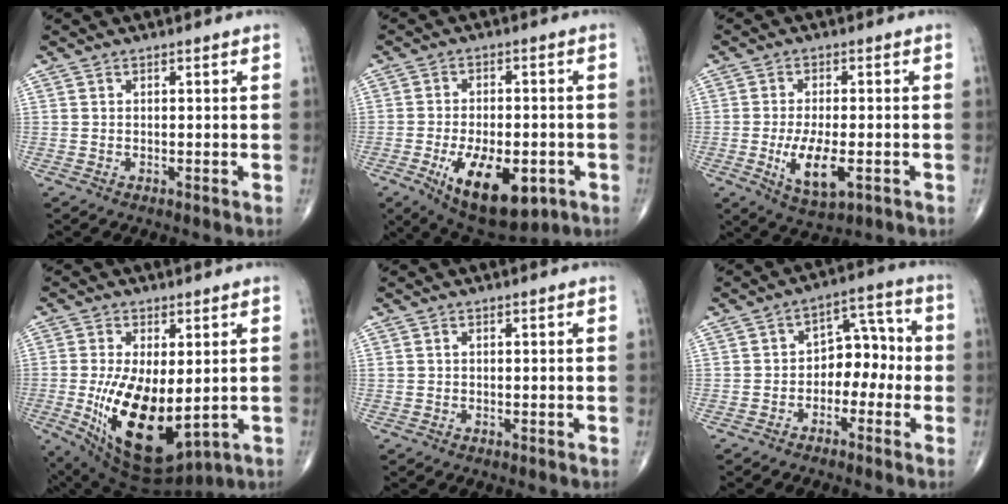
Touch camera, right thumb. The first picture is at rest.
{"total": 15.2, "force": [-5.8, 7.3, 12.0], "torque": [-0.177, 0.004, -0.074]}
{"total": 8.4, "force": [-2.5, 3.3, 7.3], "torque": [-0.131, -0.009, -0.037]}
{"total": 16.2, "force": [-1.9, 7.4, 14.3], "torque": [-0.249, -0.026, -0.007]}
{"total": 0.0}
{"total": 7.0, "force": [-1.5, 4.9, 4.8], "torque": [-0.033, 0.038, -0.038]}